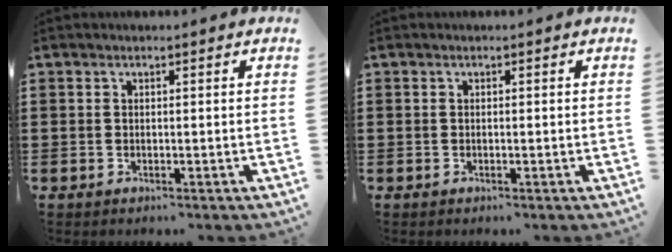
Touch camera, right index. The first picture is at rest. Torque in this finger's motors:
{"motor_torque": [1.15, 0.45, 0.00, 0.01]}